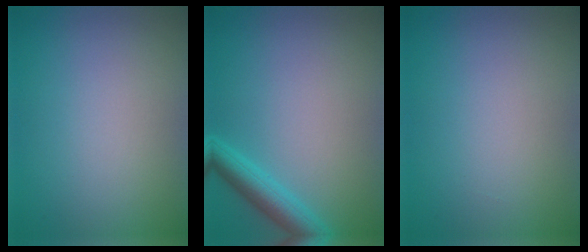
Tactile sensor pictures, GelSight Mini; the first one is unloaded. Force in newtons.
{"total": 3.4, "press": 3.4, "slide": 0.2}
{"total": 0.0}